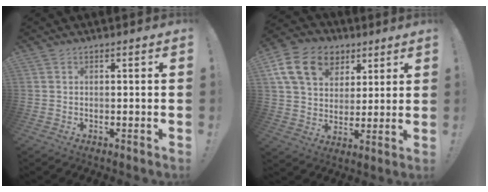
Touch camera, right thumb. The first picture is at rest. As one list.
[{"total": 17.9, "force": [7.7, 13.1, 9.4], "torque": [-0.142, -0.028, 0.149]}]